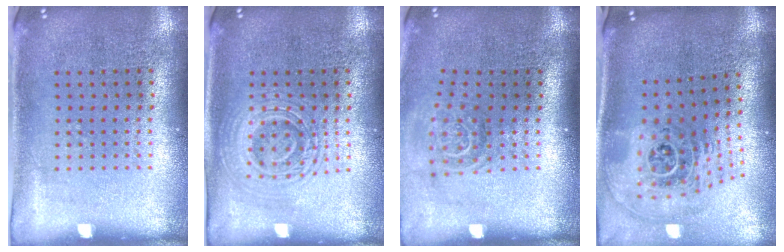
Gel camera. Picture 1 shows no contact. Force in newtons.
{"total": 2.9, "press": 2.8, "slide": 0.5}
{"total": 1.6, "press": 1.1, "slide": 1.1}
{"total": 2.4, "press": 1.7, "slide": 1.7}